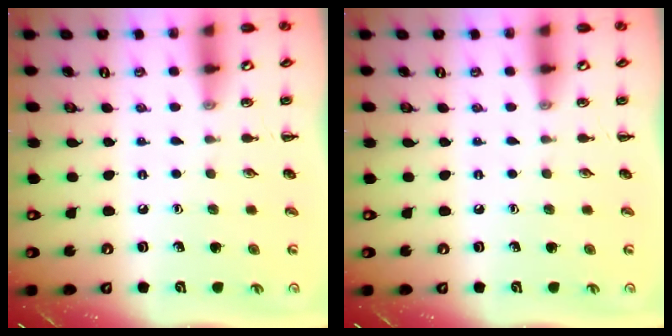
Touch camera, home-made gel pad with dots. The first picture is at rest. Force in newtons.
{"total": 0.0}